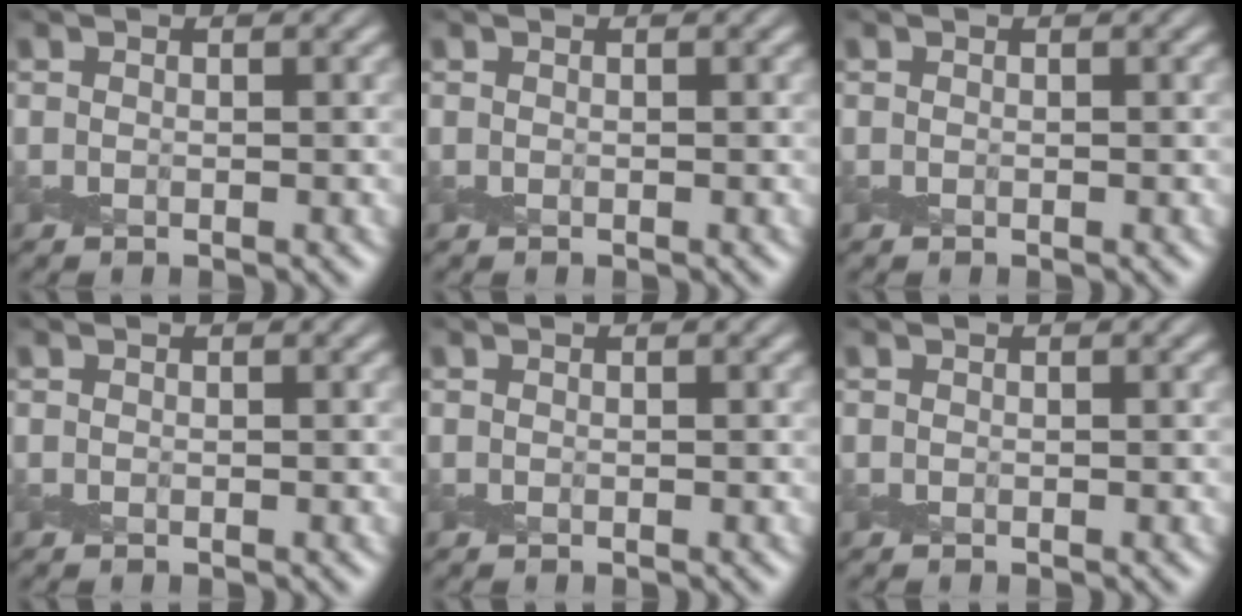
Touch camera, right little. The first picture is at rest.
{"total": 0.0}
{"total": 0.0}
{"total": 0.0}
{"total": 0.0}
{"total": 0.0}